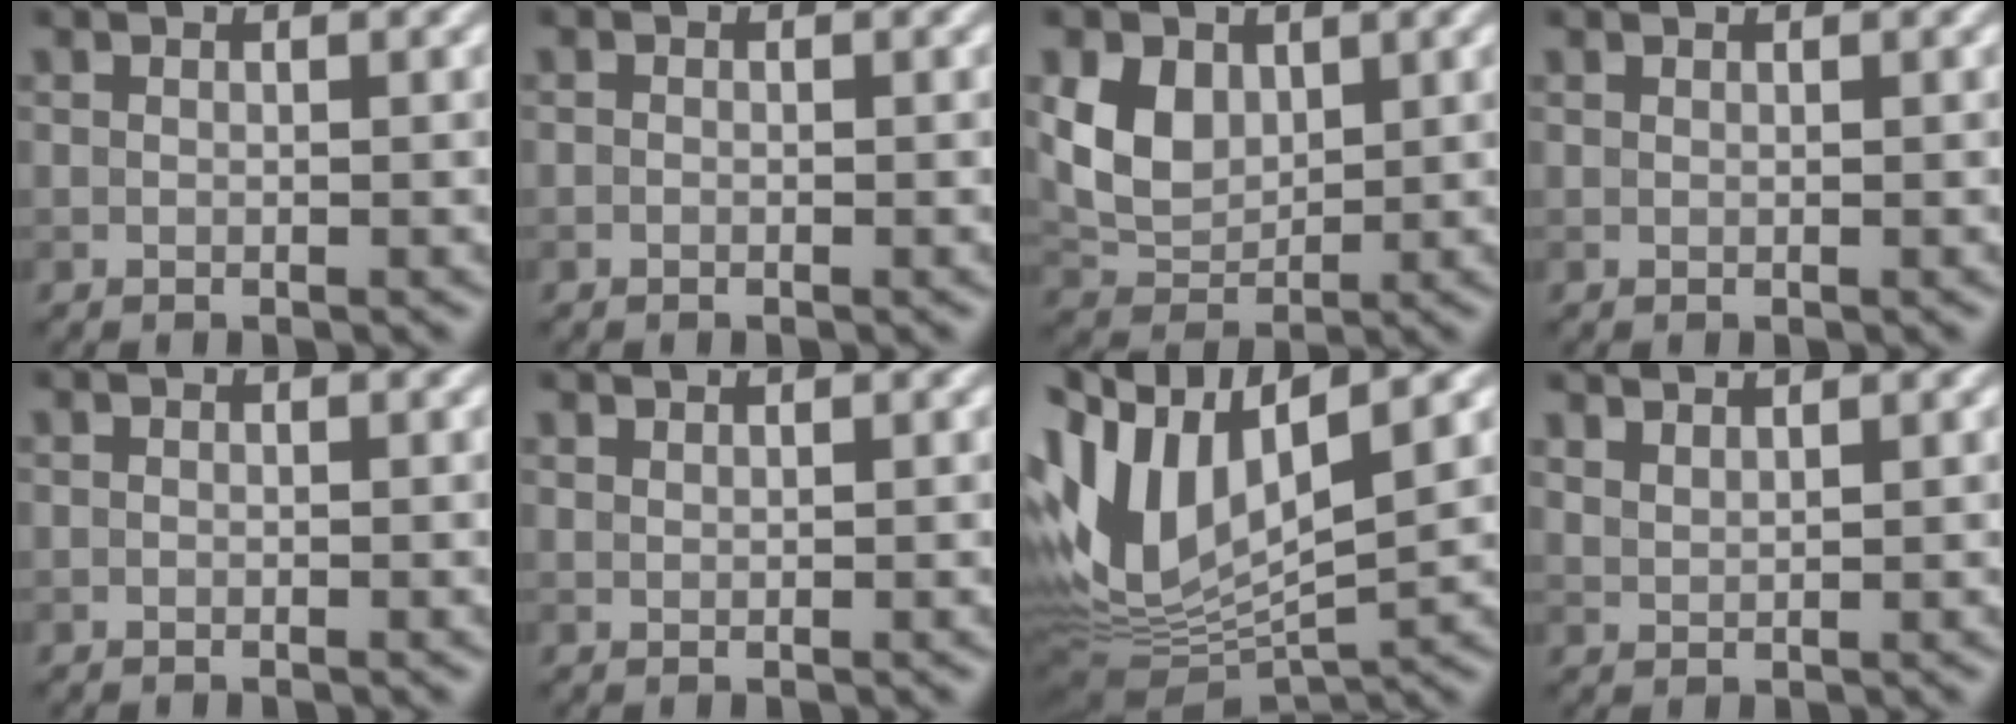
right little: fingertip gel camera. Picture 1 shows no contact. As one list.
[{"total": 0.0}, {"total": 4.4, "force": [1.5, 3.0, 2.7], "torque": [-0.062, -0.005, 0.032]}, {"total": 0.7, "force": [0.7, 0.1, 0.3], "torque": [-0.001, -0.004, 0.006]}, {"total": 0.0}, {"total": 1.4, "force": [1.3, 0.3, 0.5], "torque": [0.002, -0.004, 0.013]}, {"total": 11.8, "force": [2.8, 5.9, 9.9], "torque": [-0.211, 0.005, 0.055]}, {"total": 2.7, "force": [2.4, 0.7, 1.0], "torque": [-0.001, 0.005, 0.025]}]